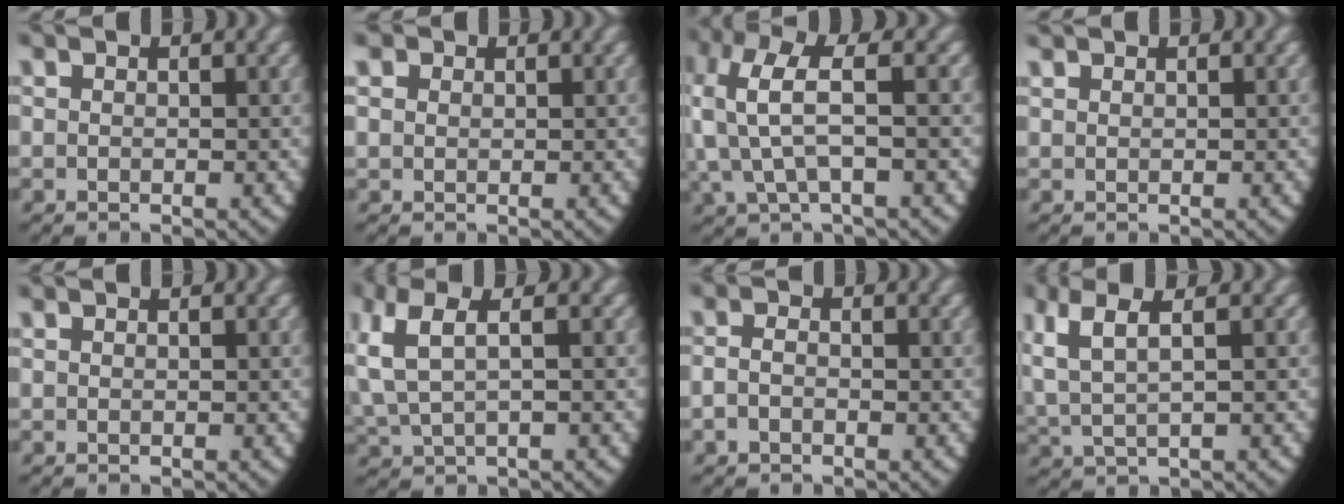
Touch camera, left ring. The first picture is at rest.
{"total": 1.6, "force": [0.7, 1.2, 0.7], "torque": [-0.025, -0.006, 0.020]}
{"total": 7.3, "force": [1.5, 4.6, 5.5], "torque": [-0.137, -0.002, 0.024]}
{"total": 0.6, "force": [0.6, -0.3, 0.0], "torque": [-0.003, -0.003, 0.017]}
{"total": 0.0}
{"total": 5.9, "force": [1.3, 3.8, 4.3], "torque": [-0.098, 0.007, 0.027]}
{"total": 1.8, "force": [-0.7, 1.4, 0.9], "torque": [-0.028, -0.005, -0.011]}
{"total": 6.1, "force": [1.7, 3.9, 4.4], "torque": [-0.100, 0.005, 0.031]}